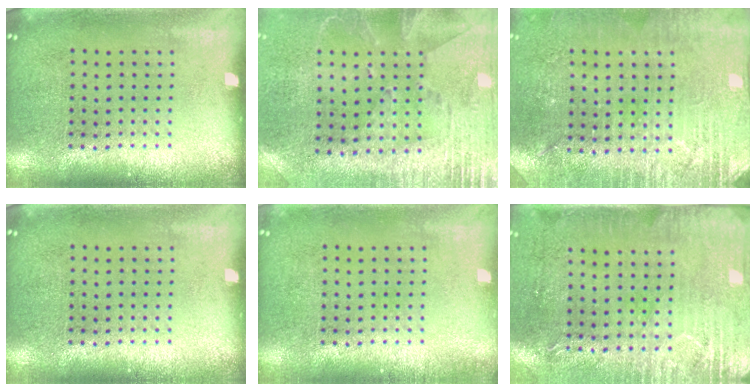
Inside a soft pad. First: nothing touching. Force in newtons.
{"total": 2.7, "press": 2.3, "slide": 1.5}
{"total": 2.8, "press": 2.8, "slide": 0.5}
{"total": 0.0}
{"total": 0.6, "press": 0.6, "slide": 0.1}
{"total": 3.0, "press": 2.4, "slide": 1.7}